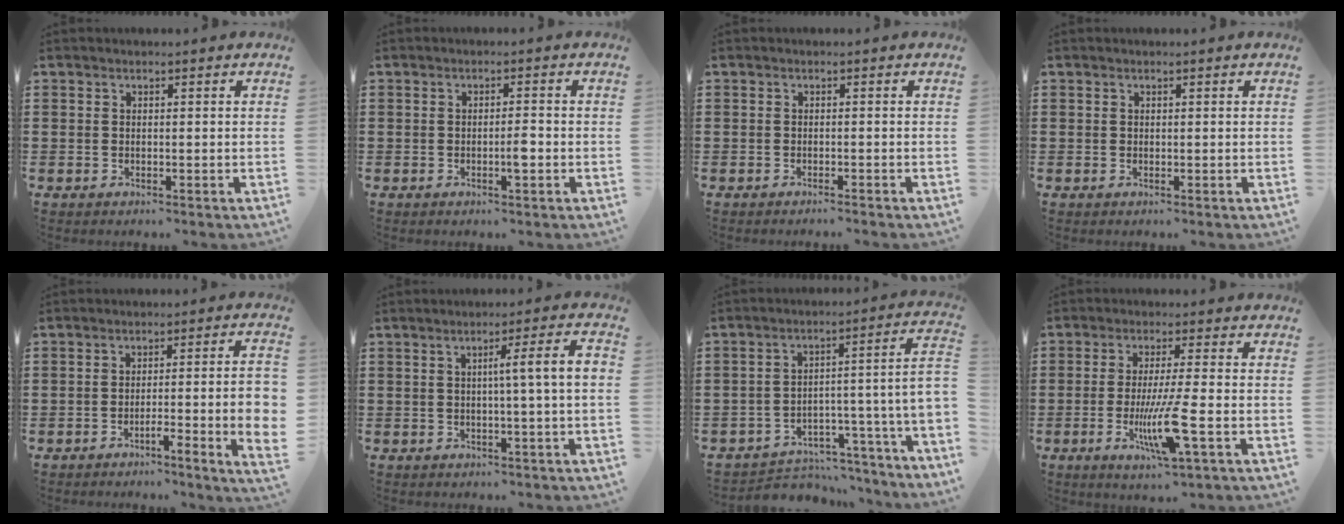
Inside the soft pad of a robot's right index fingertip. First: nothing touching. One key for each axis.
{"total": 2.4, "fx": -0.8, "fy": 0.4, "fz": 2.3, "tx": -0.041, "ty": 0.002, "tz": -0.014}
{"total": 0.9, "fx": -0.9, "fy": -0.1, "fz": 0.2, "tx": -0.005, "ty": 0.000, "tz": -0.017}
{"total": 0.0}
{"total": 6.1, "fx": -2.0, "fy": 0.2, "fz": 5.8, "tx": -0.094, "ty": -0.008, "tz": -0.035}
{"total": 5.5, "fx": 0.0, "fy": -0.4, "fz": 5.4, "tx": -0.089, "ty": -0.008, "tz": -0.008}
{"total": 3.6, "fx": -1.9, "fy": 0.9, "fz": 2.9, "tx": -0.057, "ty": -0.022, "tz": -0.042}
{"total": 9.1, "fx": -2.7, "fy": 0.6, "fz": 8.7, "tx": -0.176, "ty": -0.025, "tz": -0.053}